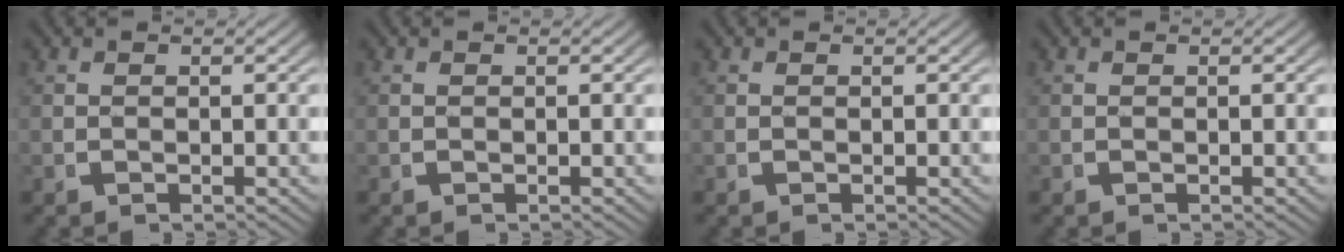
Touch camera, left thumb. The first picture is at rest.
{"total": 0.0}
{"total": 0.0}
{"total": 0.0}